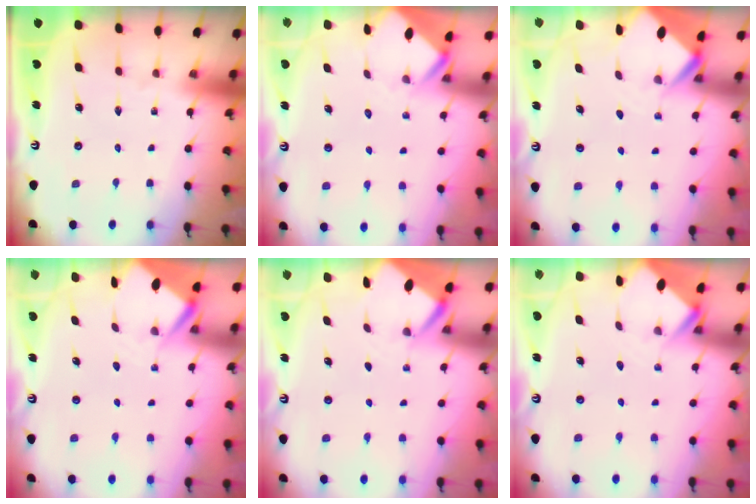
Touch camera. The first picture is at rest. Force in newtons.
{"total": 2.7, "press": 2.7, "slide": 0.1}
{"total": 3.4, "press": 3.4, "slide": 0.2}
{"total": 3.6, "press": 3.6, "slide": 0.4}
{"total": 2.6, "press": 2.6, "slide": 0.3}
{"total": 2.7, "press": 2.7, "slide": 0.2}